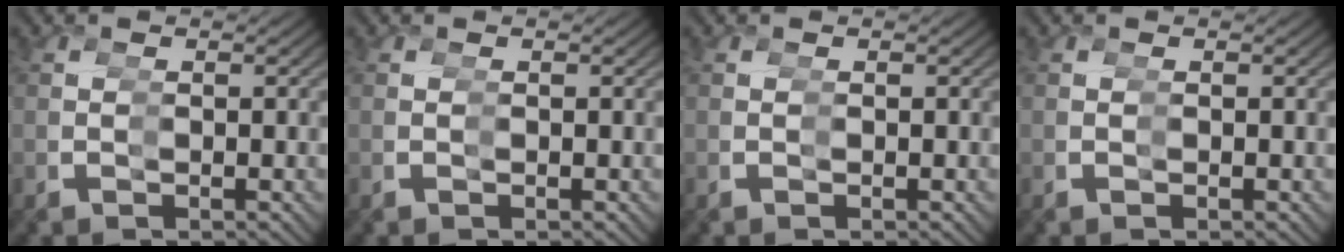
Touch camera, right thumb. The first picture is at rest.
{"total": 0.0}
{"total": 0.0}
{"total": 0.0}